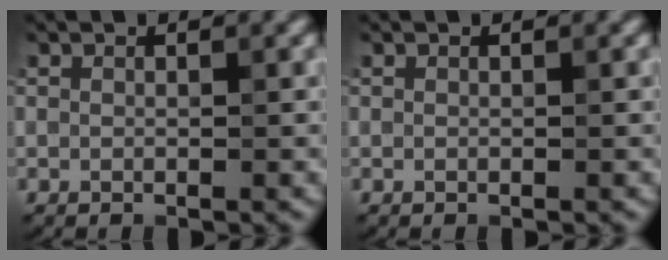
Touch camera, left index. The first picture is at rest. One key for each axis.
{"total": 0.0}